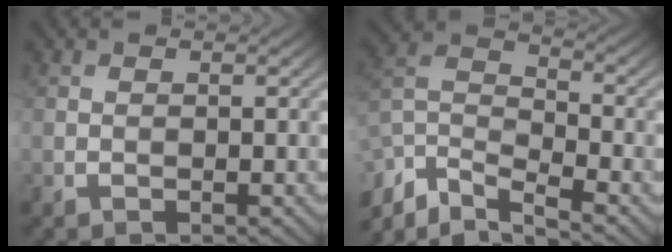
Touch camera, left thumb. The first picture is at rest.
{"total": 8.3, "force": [-5.8, 2.8, 5.1], "torque": [-0.110, -0.007, -0.128]}